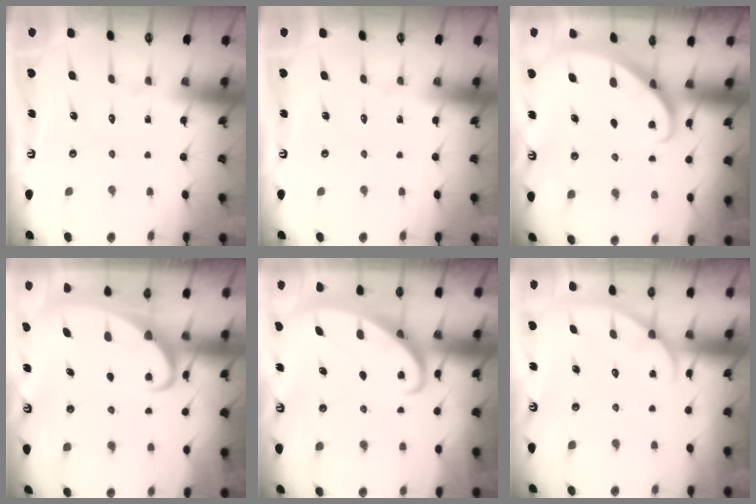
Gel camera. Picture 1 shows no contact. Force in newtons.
{"total": 0.0}
{"total": 1.8, "press": 1.8, "slide": 0.0}
{"total": 3.0, "press": 2.9, "slide": 0.3}
{"total": 2.4, "press": 2.4, "slide": 0.4}
{"total": 1.5, "press": 1.4, "slide": 0.2}